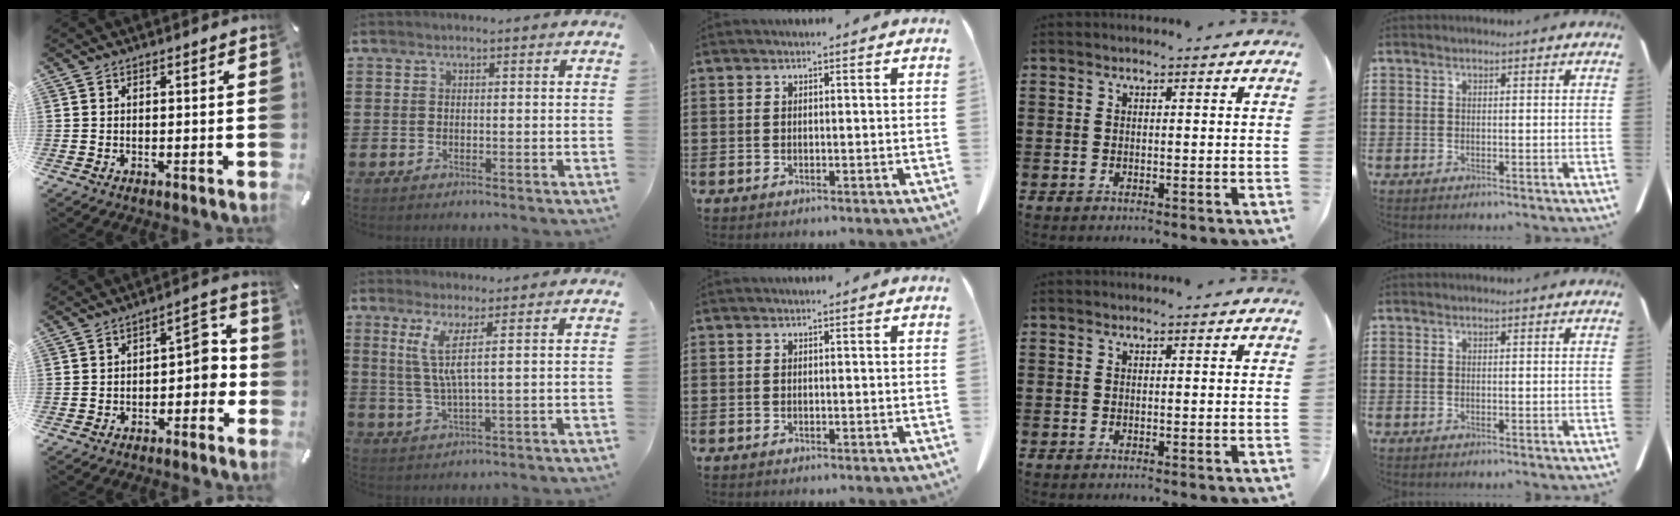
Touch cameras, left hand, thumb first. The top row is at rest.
{"thumb": {"total": 8.0, "force": [-0.6, 5.1, 6.2], "torque": [-0.073, 0.002, -0.017]}, "index": {"total": 5.9, "force": [2.2, 0.0, 5.5], "torque": [-0.120, -0.013, 0.034]}}